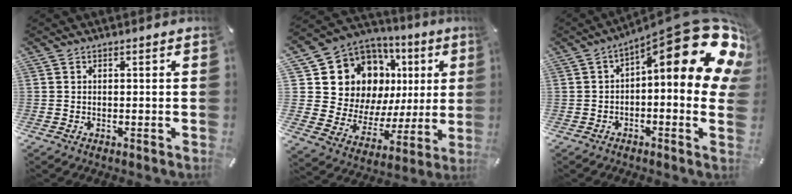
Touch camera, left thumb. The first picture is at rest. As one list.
[{"total": 17.0, "force": [7.7, 13.3, 7.3], "torque": [-0.143, -0.058, 0.161]}, {"total": 22.2, "force": [8.5, 7.4, 19.1], "torque": [-0.250, -0.084, 0.146]}]